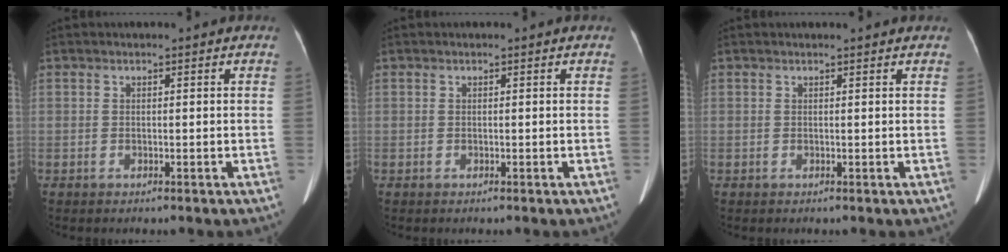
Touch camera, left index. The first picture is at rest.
{"total": 0.0}
{"total": 2.0, "force": [1.9, 0.1, 0.7], "torque": [-0.011, 0.011, 0.019]}